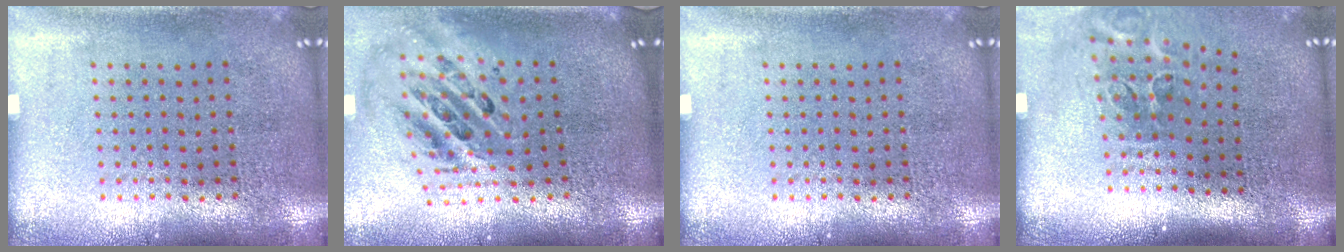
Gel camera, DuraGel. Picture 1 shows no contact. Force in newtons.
{"total": 2.5, "press": 1.8, "slide": 1.8}
{"total": 0.0}
{"total": 2.0, "press": 1.2, "slide": 1.7}